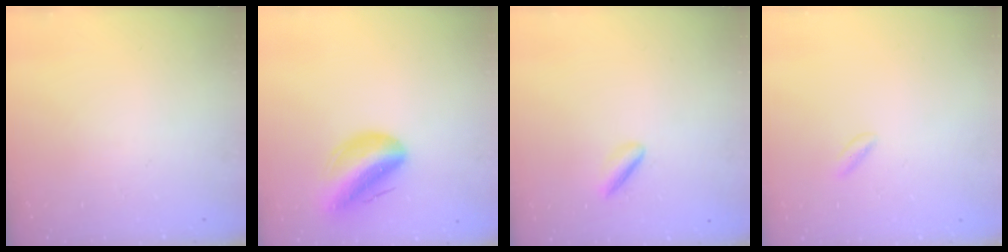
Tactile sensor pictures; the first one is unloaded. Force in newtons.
{"total": 14.5, "press": 13.9, "slide": 4.2}
{"total": 1.9, "press": 1.9, "slide": 0.4}
{"total": 1.3, "press": 1.0, "slide": 0.7}